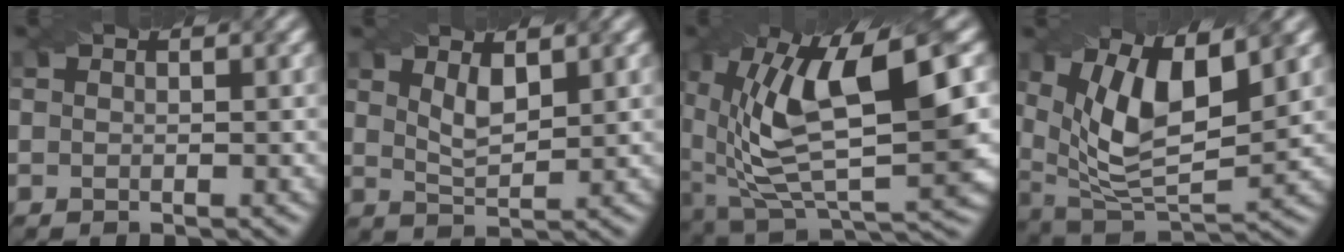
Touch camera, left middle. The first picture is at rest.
{"total": 2.4, "force": [1.3, 0.9, 1.9], "torque": [-0.040, -0.007, 0.029]}
{"total": 13.0, "force": [2.6, 5.8, 11.3], "torque": [-0.209, -0.005, 0.049]}
{"total": 9.6, "force": [3.4, 4.0, 8.0], "torque": [-0.150, -0.006, 0.060]}